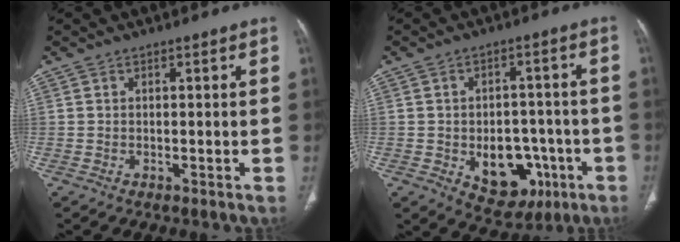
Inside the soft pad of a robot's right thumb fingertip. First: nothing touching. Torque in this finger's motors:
{"motor_torque": [2.02, 1.21, 0.85, -0.64, 0.10]}